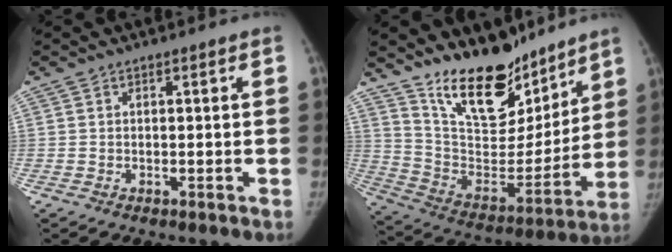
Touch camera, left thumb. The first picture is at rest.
{"total": 20.6, "force": [16.1, 8.8, 9.4], "torque": [-0.104, -0.103, 0.278]}